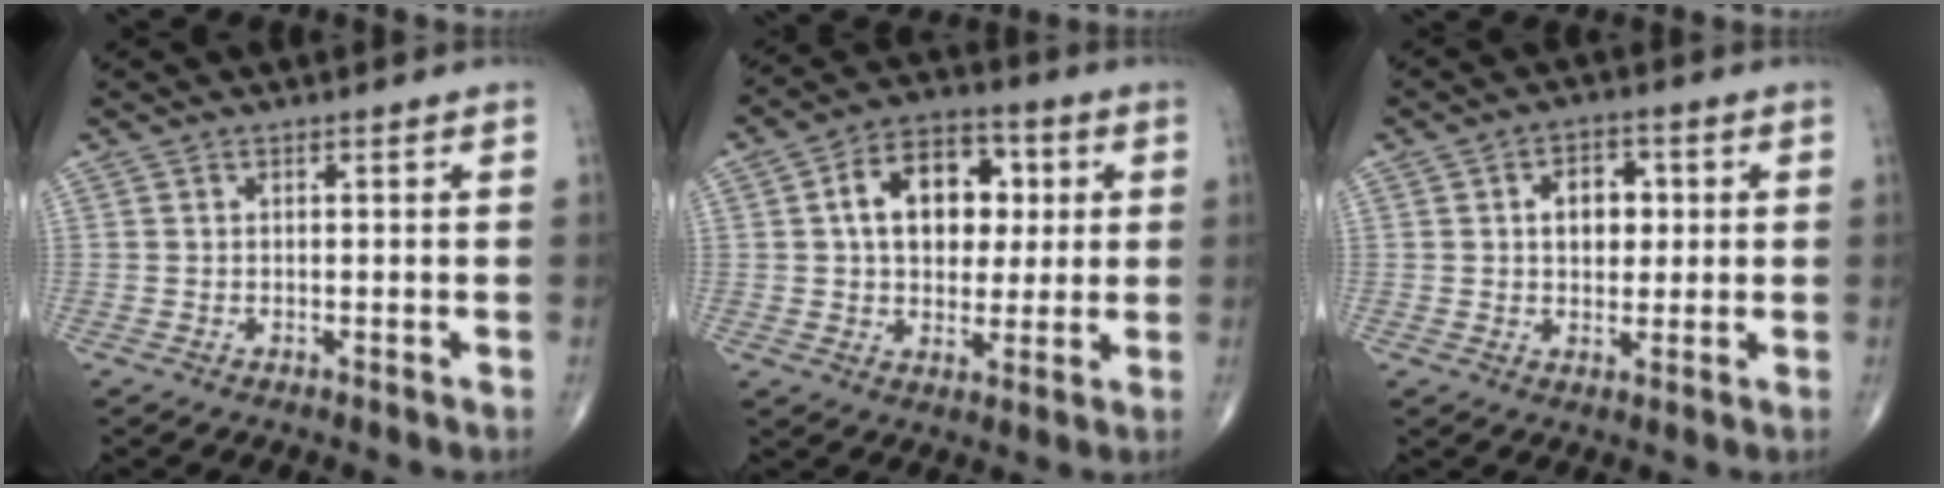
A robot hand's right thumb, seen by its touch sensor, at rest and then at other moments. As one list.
[{"total": 14.4, "force": [2.8, 9.9, 10.1], "torque": [-0.112, 0.011, 0.038]}, {"total": 6.9, "force": [1.1, 4.8, 4.8], "torque": [-0.039, 0.004, 0.014]}]